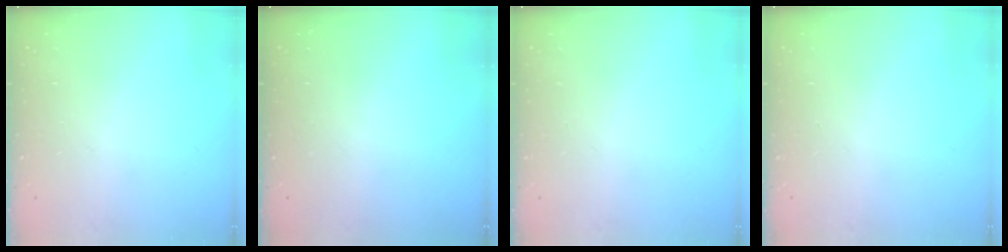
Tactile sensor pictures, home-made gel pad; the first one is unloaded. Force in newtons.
{"total": 0.0}
{"total": 0.0}
{"total": 0.0}